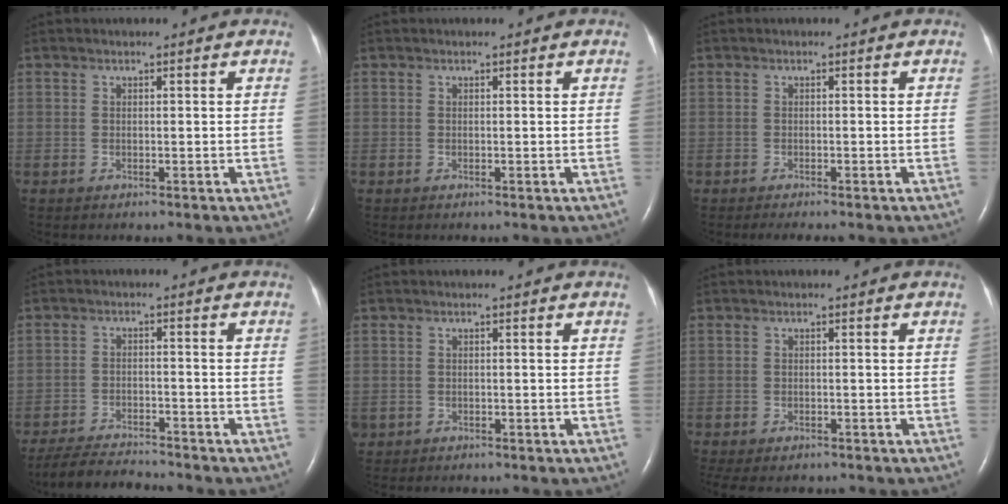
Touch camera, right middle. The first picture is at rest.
{"total": 0.0}
{"total": 1.8, "force": [-1.5, 0.2, 0.9], "torque": [-0.014, -0.005, -0.019]}
{"total": 7.4, "force": [-7.1, 0.4, 1.9], "torque": [-0.033, -0.017, -0.121]}
{"total": 0.9, "force": [-0.4, 0.8, 0.1], "torque": [-0.011, 0.004, -0.002]}
{"total": 6.8, "force": [-5.4, 3.0, 2.8], "torque": [-0.047, -0.003, -0.072]}